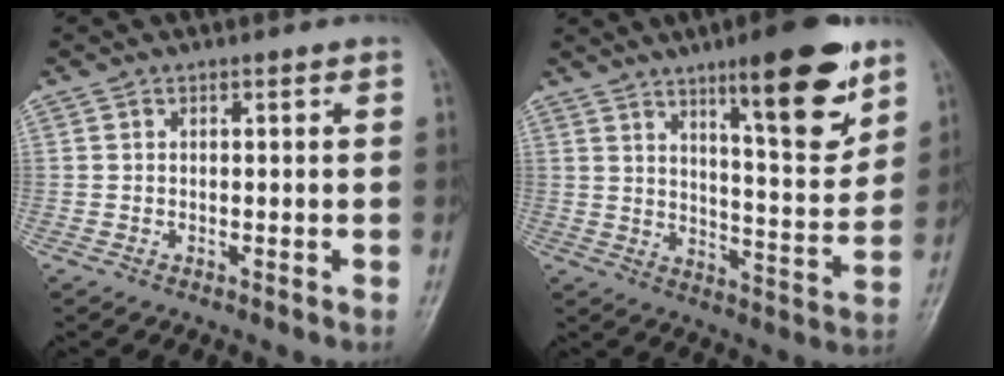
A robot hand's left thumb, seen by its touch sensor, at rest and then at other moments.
{"total": 16.5, "force": [9.8, 3.9, 12.7], "torque": [-0.157, -0.062, 0.151]}